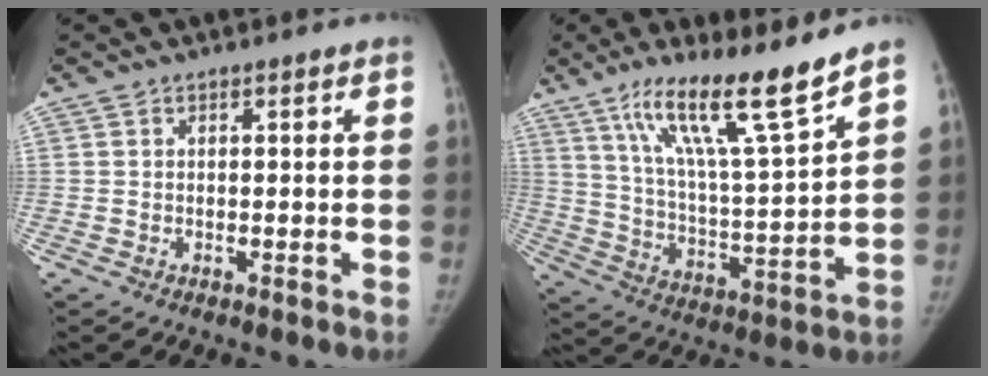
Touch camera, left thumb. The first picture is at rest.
{"total": 17.0, "force": [11.9, 1.4, 12.0], "torque": [-0.191, -0.072, 0.212]}